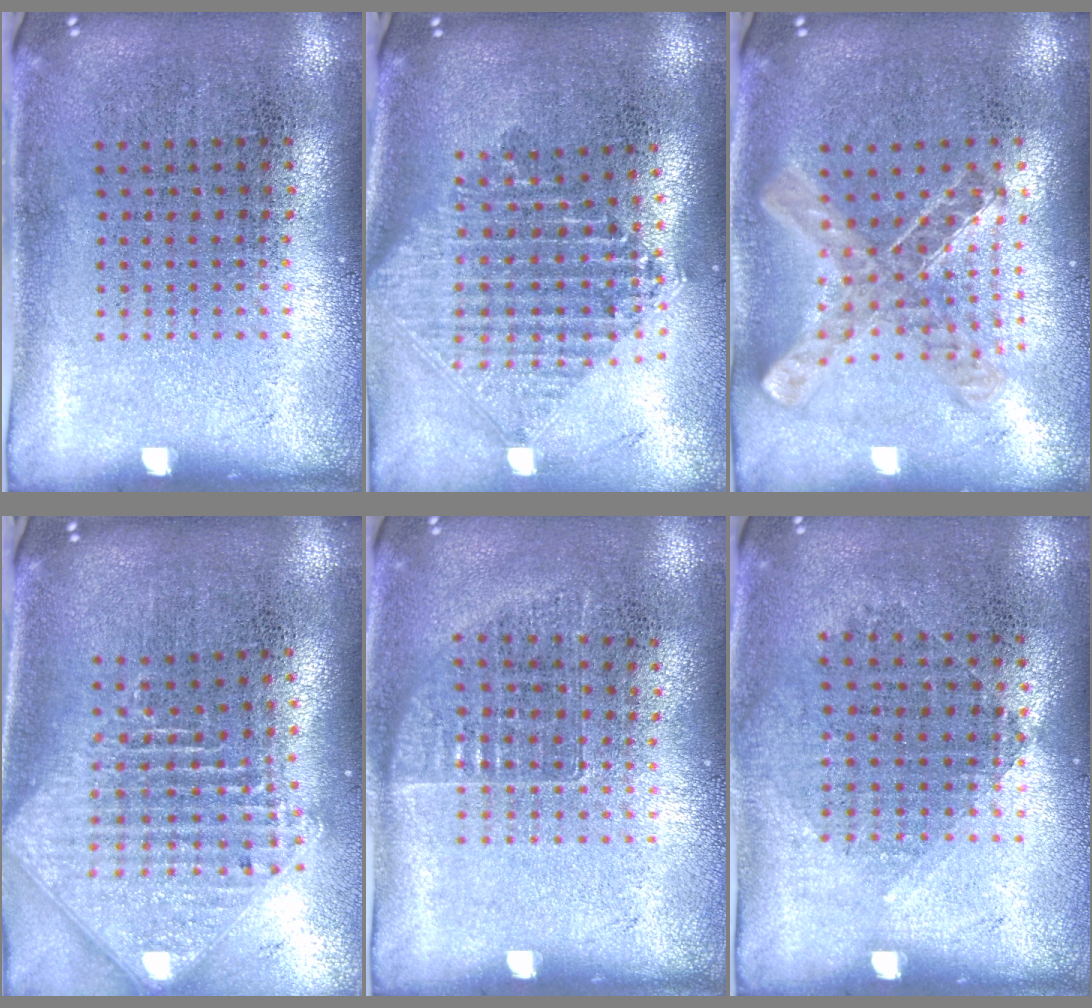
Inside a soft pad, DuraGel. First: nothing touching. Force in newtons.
{"total": 2.2, "press": 1.7, "slide": 1.4}
{"total": 0.9, "press": 0.9, "slide": 0.1}
{"total": 2.5, "press": 1.8, "slide": 1.7}
{"total": 0.7, "press": 0.7, "slide": 0.1}
{"total": 1.0, "press": 0.9, "slide": 0.4}